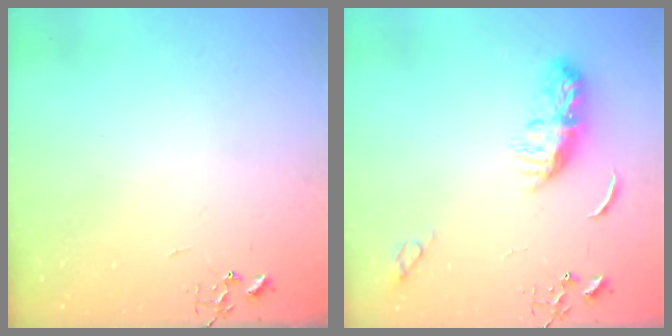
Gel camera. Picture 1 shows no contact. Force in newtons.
{"total": 8.9, "press": 8.9, "slide": 0.6}